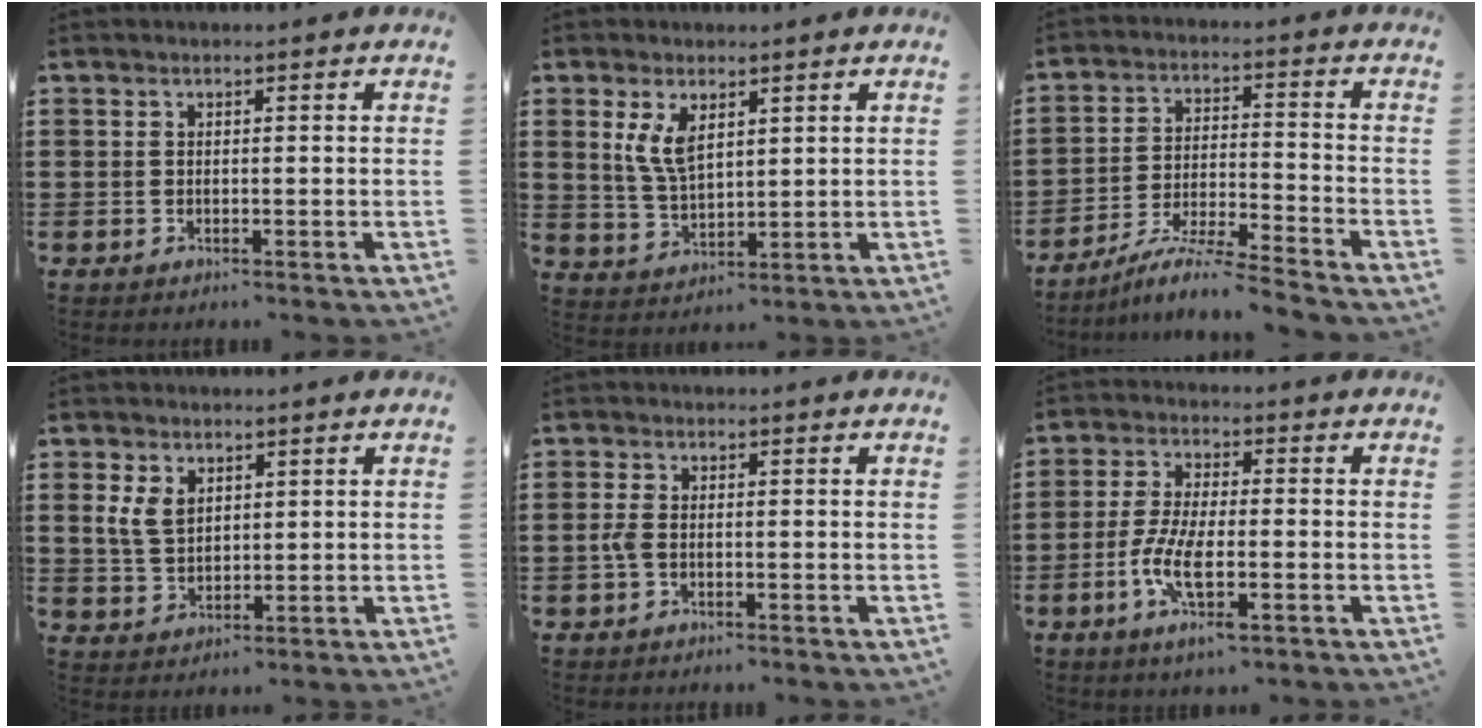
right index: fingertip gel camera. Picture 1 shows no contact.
{"total": 5.6, "force": [2.4, 2.7, 4.2], "torque": [-0.099, 0.002, 0.042]}
{"total": 6.5, "force": [-5.9, -0.6, 2.5], "torque": [-0.051, -0.012, -0.117]}
{"total": 4.5, "force": [1.7, 3.1, 2.8], "torque": [-0.072, 0.008, 0.028]}
{"total": 1.9, "force": [-0.5, 0.9, 1.6], "torque": [-0.046, -0.005, -0.014]}
{"total": 7.8, "force": [-2.8, 2.1, 7.0], "torque": [-0.162, -0.016, -0.058]}